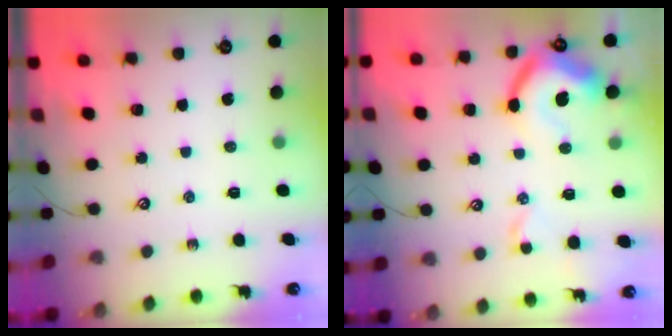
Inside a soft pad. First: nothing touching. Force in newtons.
{"total": 11.6, "press": 11.5, "slide": 2.1}